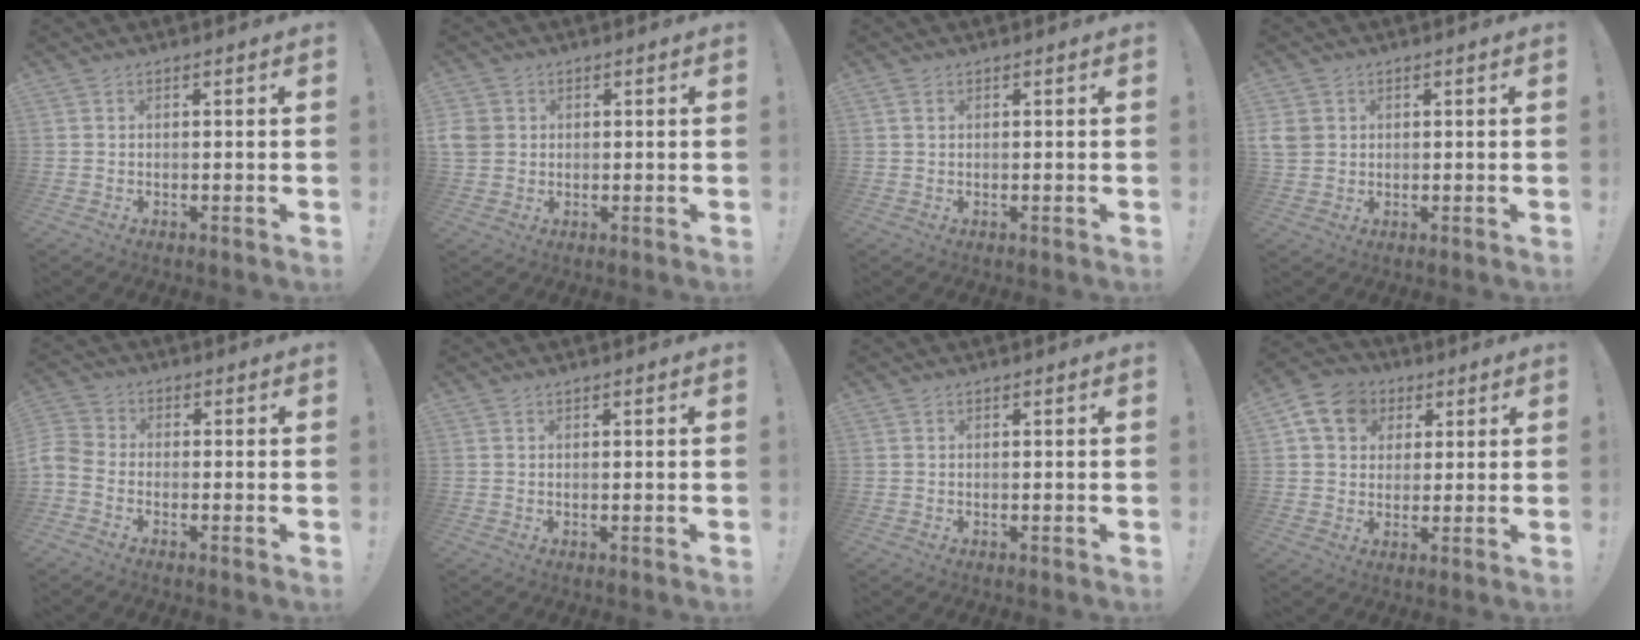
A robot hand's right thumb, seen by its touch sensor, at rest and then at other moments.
{"total": 4.6, "force": [1.0, 4.1, 2.0], "torque": [-0.049, 0.001, 0.020]}
{"total": 0.8, "force": [0.4, 0.6, 0.4], "torque": [-0.001, -0.002, 0.006]}
{"total": 4.4, "force": [1.4, 3.7, 2.0], "torque": [-0.049, -0.003, 0.029]}
{"total": 4.9, "force": [-2.9, 3.2, 2.4], "torque": [-0.062, 0.007, -0.054]}
{"total": 0.0}
{"total": 0.0}
{"total": 10.7, "force": [3.9, 8.9, 4.5], "torque": [-0.065, -0.006, 0.079]}